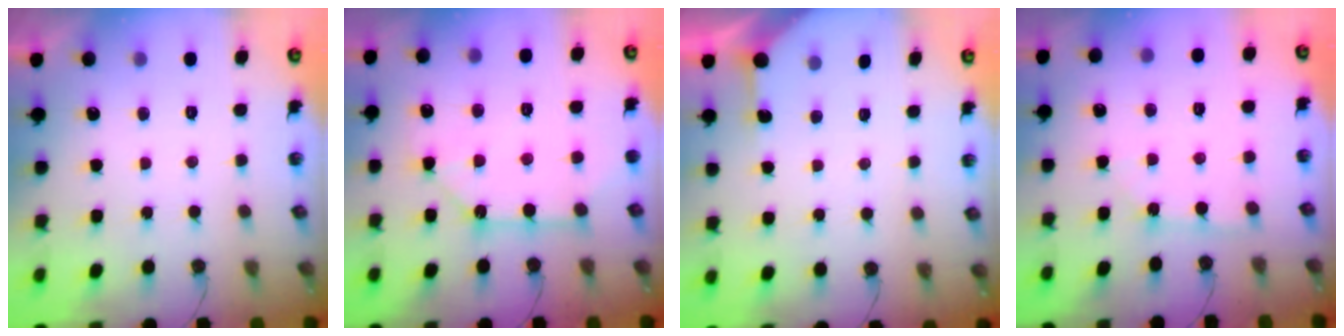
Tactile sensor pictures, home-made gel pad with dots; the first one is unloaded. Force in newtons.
{"total": 10.7, "press": 10.7, "slide": 1.0}
{"total": 2.4, "press": 2.4, "slide": 0.3}
{"total": 2.3, "press": 2.3, "slide": 0.2}